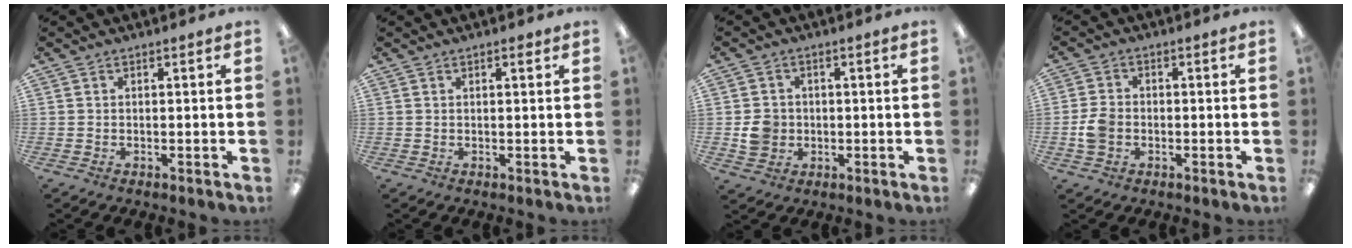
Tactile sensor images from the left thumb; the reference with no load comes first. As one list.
[{"total": 1.3, "force": [0.8, 0.4, 0.9], "torque": [-0.012, -0.002, 0.012]}, {"total": 4.9, "force": [-0.4, 4.6, 1.7], "torque": [-0.018, 0.005, -0.006]}, {"total": 4.9, "force": [-1.0, 3.8, 3.0], "torque": [-0.056, 0.007, -0.017]}]